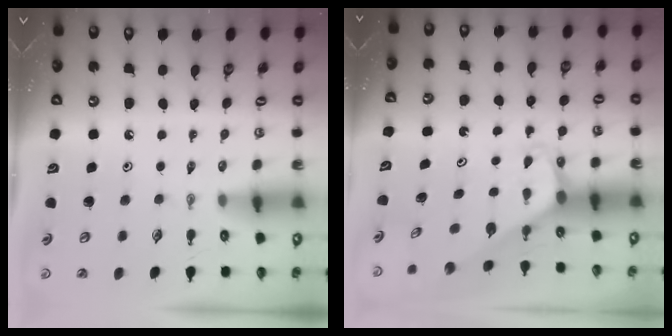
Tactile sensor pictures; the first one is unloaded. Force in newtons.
{"total": 1.9, "press": 1.9, "slide": 0.1}